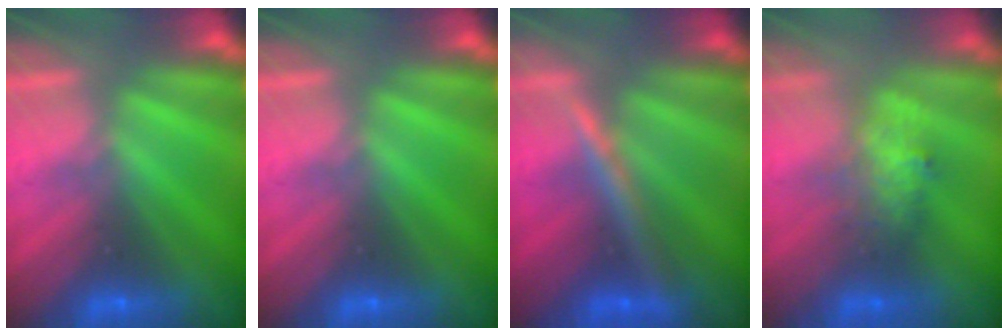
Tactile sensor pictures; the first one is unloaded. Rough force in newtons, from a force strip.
{"total": 0.0}
{"total": 2.4}
{"total": 2.6}